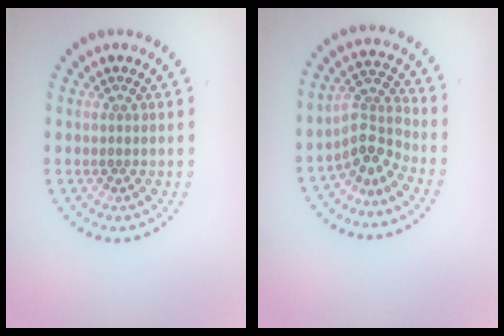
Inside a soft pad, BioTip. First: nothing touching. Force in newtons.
{"total": 3.3, "press": 2.4, "slide": 2.3}